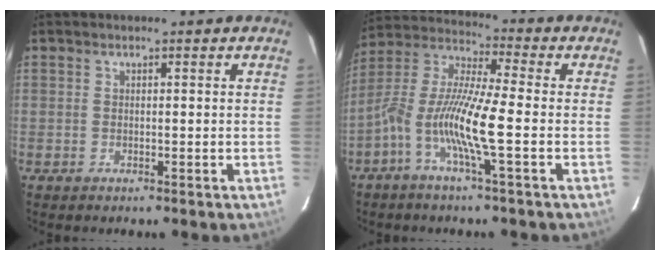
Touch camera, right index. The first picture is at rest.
{"total": 11.9, "force": [-3.8, 0.6, 11.3], "torque": [-0.229, 0.006, -0.084]}